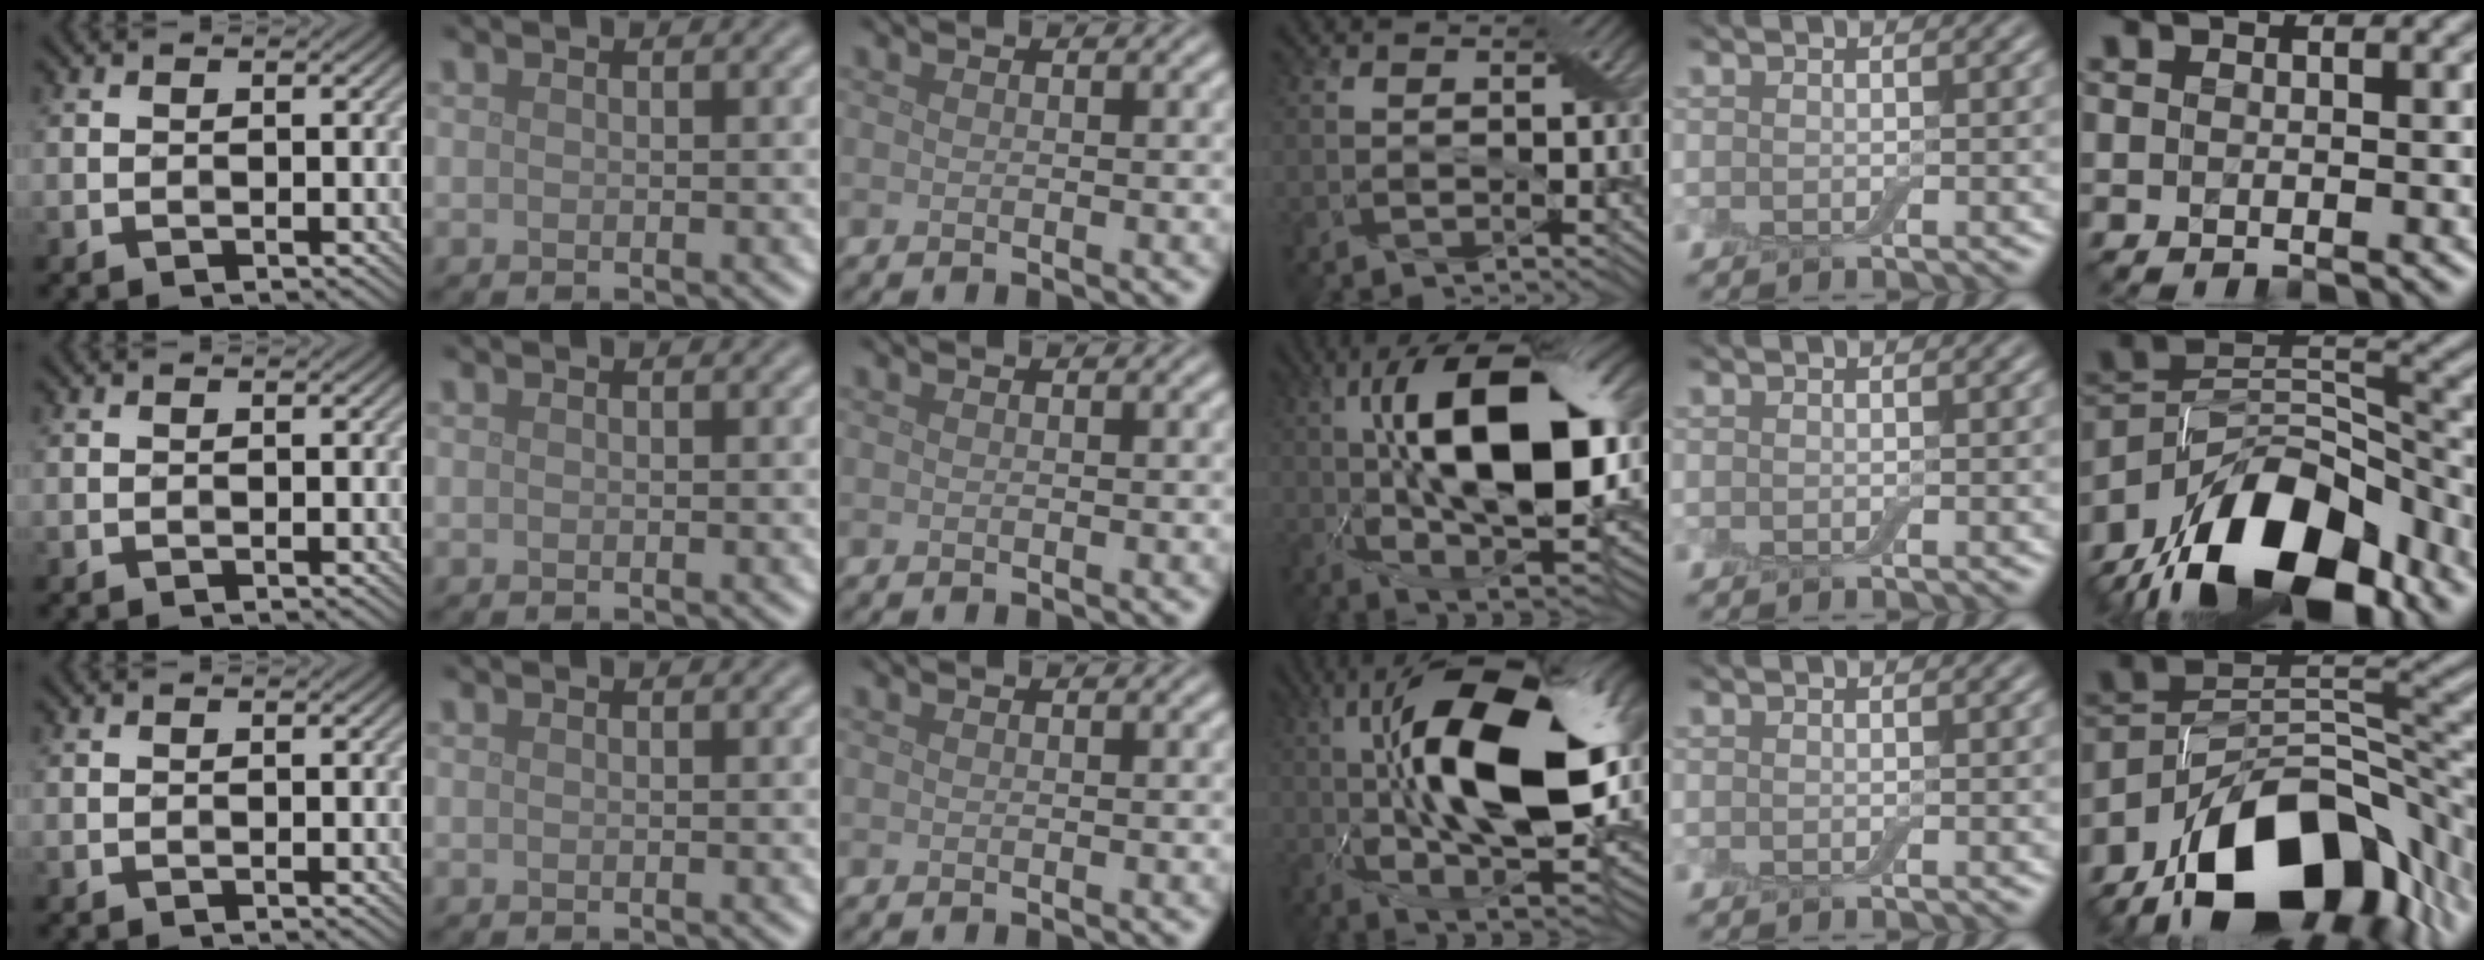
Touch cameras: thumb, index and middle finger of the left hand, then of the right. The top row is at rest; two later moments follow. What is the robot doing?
{"motion": "close", "object": "airpods case & airpods"}